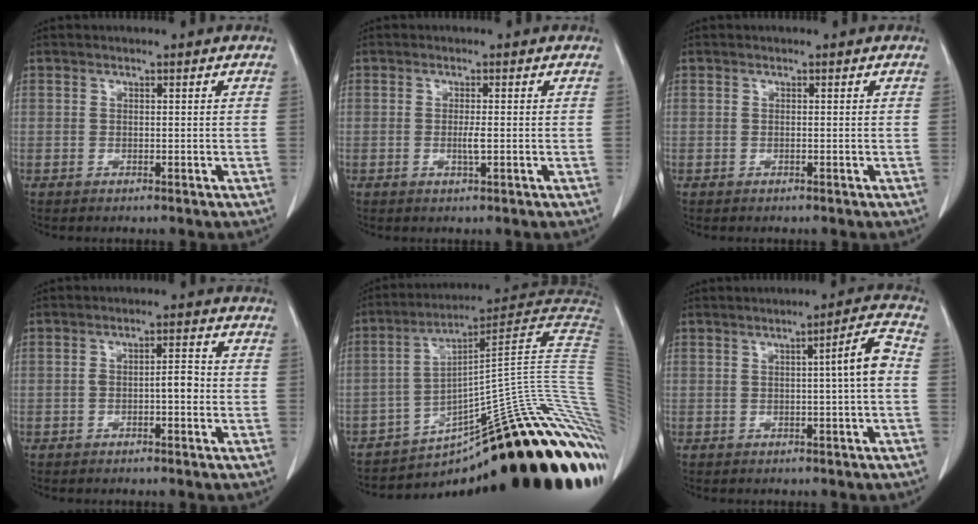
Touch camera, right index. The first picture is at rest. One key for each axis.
{"total": 1.7, "fx": -0.2, "fy": 0.0, "fz": 1.7, "tx": -0.033, "ty": -0.002, "tz": -0.002}
{"total": 0.0}
{"total": 3.3, "fx": -0.8, "fy": 0.9, "fz": 3.1, "tx": -0.046, "ty": 0.015, "tz": -0.009}
{"total": 34.4, "fx": -13.4, "fy": 3.8, "fz": 31.5, "tx": -0.302, "ty": 0.048, "tz": -0.182}
{"total": 4.8, "fx": -0.2, "fy": -0.3, "fz": 4.8, "tx": -0.067, "ty": 0.009, "tz": -0.004}